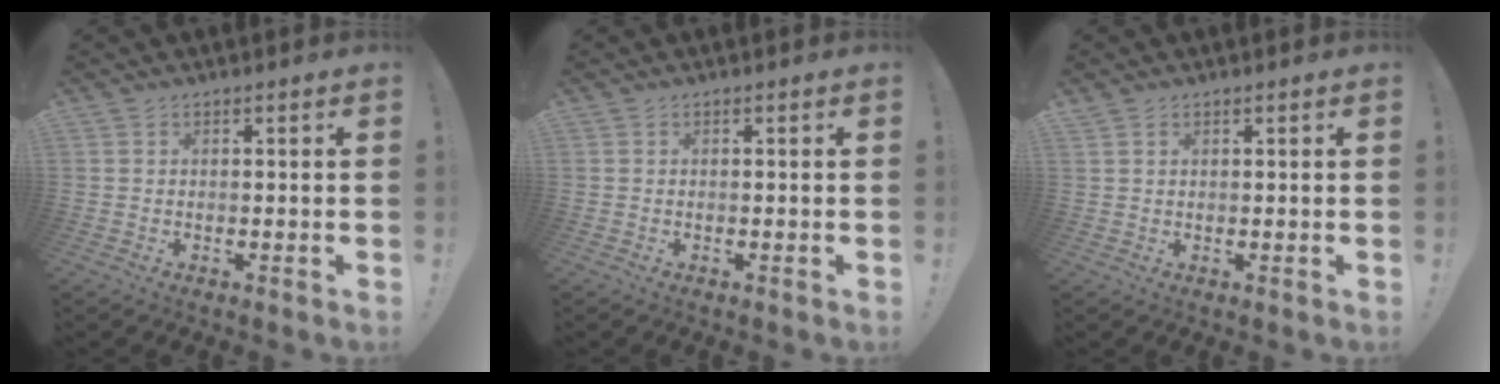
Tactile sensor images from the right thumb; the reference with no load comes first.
{"total": 0.0}
{"total": 1.2, "force": [0.9, 0.6, 0.5], "torque": [-0.003, -0.003, 0.016]}